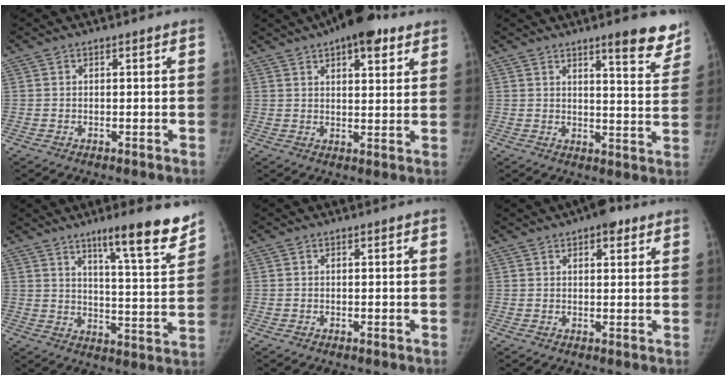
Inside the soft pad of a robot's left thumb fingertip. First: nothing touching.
{"total": 11.9, "force": [7.4, 4.8, 7.9], "torque": [-0.081, -0.020, 0.102]}
{"total": 10.2, "force": [7.4, 2.1, 6.7], "torque": [-0.051, -0.049, 0.094]}
{"total": 14.2, "force": [10.1, 1.8, 9.8], "torque": [-0.116, -0.066, 0.153]}
{"total": 0.0}
{"total": 5.0, "force": [3.1, 2.3, 3.3], "torque": [-0.025, -0.008, 0.037]}